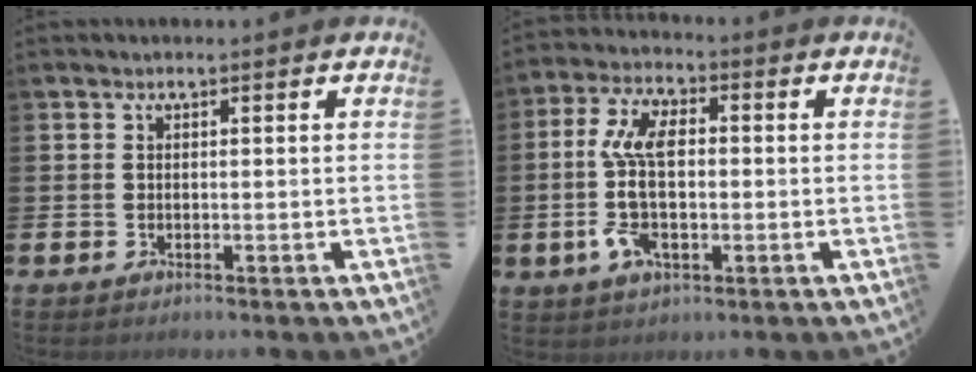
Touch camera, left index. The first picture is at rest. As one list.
[{"total": 10.2, "force": [0.2, 5.0, 8.9], "torque": [-0.188, 0.001, -0.002]}]